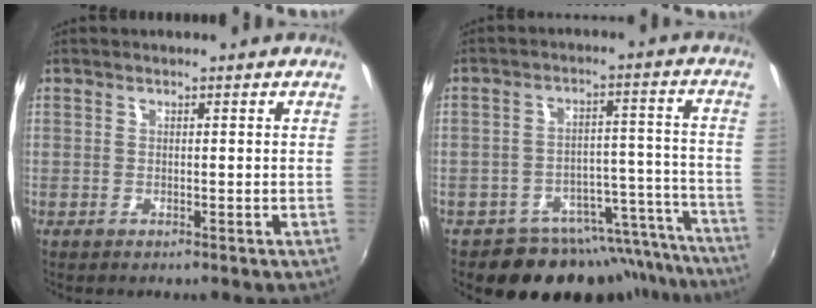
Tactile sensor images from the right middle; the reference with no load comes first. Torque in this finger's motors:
{"motor_torque": [1.04, -1.10, 0.07, 0.03]}